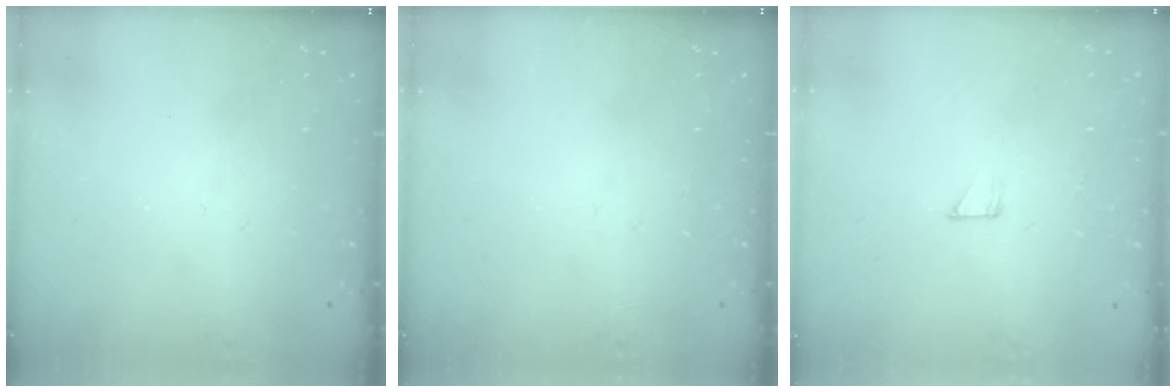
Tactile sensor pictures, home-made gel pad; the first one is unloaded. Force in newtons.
{"total": 0.0}
{"total": 2.5, "press": 2.5, "slide": 0.1}